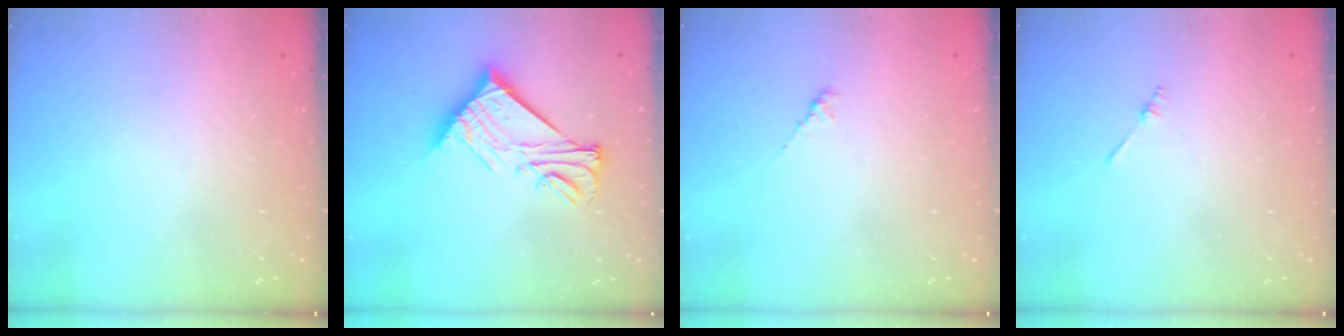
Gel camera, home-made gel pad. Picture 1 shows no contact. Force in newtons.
{"total": 15.4, "press": 15.4, "slide": 0.4}
{"total": 1.5, "press": 1.4, "slide": 0.5}
{"total": 1.3, "press": 1.3, "slide": 0.3}